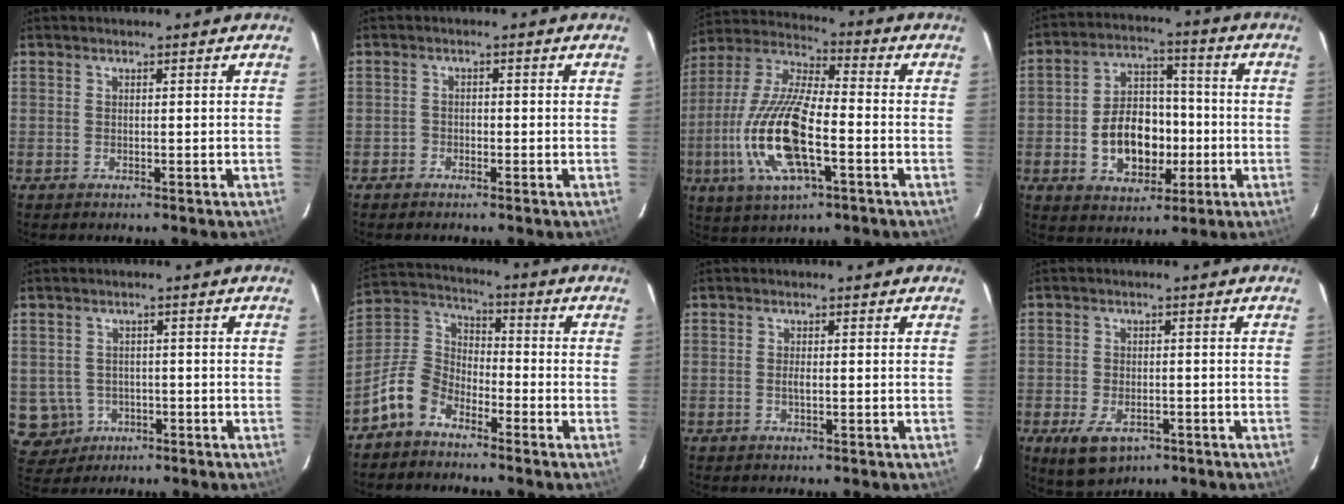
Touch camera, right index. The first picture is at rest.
{"total": 1.3, "force": [-0.9, 0.9, 0.1], "torque": [-0.003, 0.002, -0.018]}
{"total": 18.5, "force": [-5.2, 6.0, 16.7], "torque": [-0.355, -0.012, -0.104]}
{"total": 12.8, "force": [-2.6, 8.8, 9.0], "torque": [-0.179, 0.025, -0.028]}
{"total": 6.0, "force": [-1.4, 5.8, 1.0], "torque": [-0.038, 0.008, -0.007]}
{"total": 9.2, "force": [-6.4, 5.4, 3.8], "torque": [-0.089, 0.035, -0.139]}
{"total": 1.1, "force": [-0.2, 0.3, 1.0], "torque": [-0.021, 0.000, -0.004]}
{"total": 7.4, "force": [-3.9, 4.3, 4.6], "torque": [-0.099, -0.018, -0.060]}